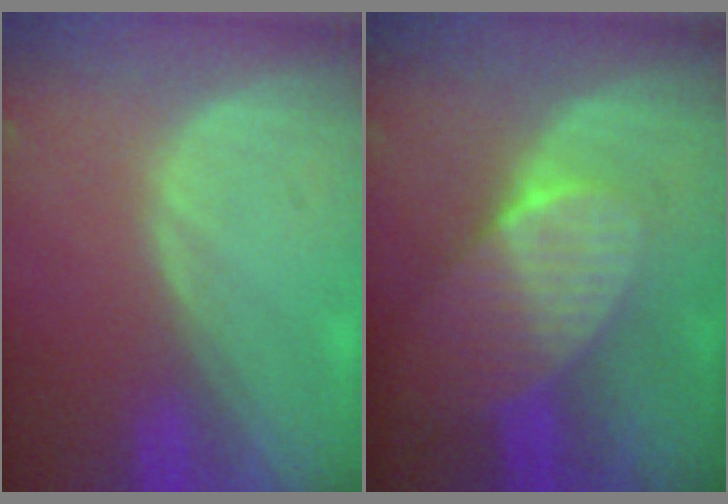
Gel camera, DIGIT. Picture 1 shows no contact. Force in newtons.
{"total": 7.8, "press": 7.0, "slide": 3.4}